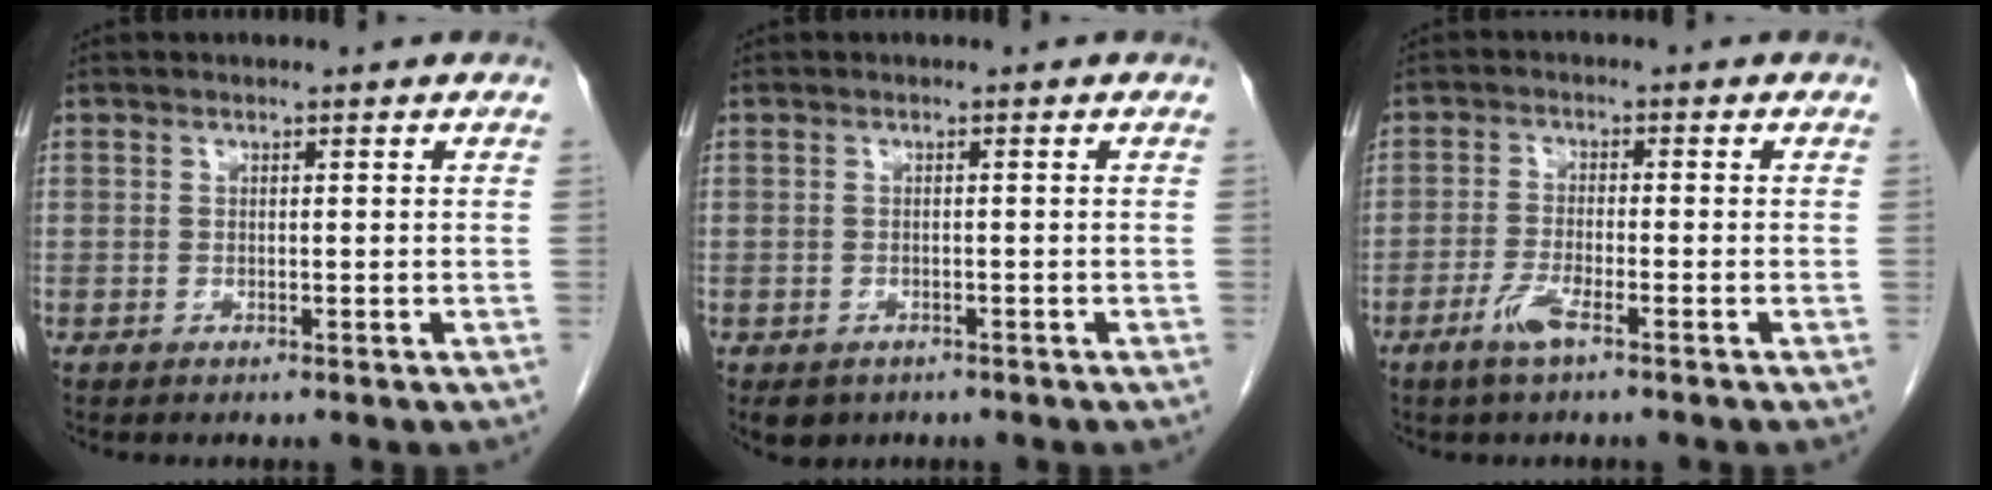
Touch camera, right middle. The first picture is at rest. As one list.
[{"total": 3.2, "force": [-2.3, 2.1, 0.8], "torque": [-0.015, -0.002, -0.029]}, {"total": 3.8, "force": [-2.5, 0.3, 2.9], "torque": [-0.064, -0.004, -0.051]}]